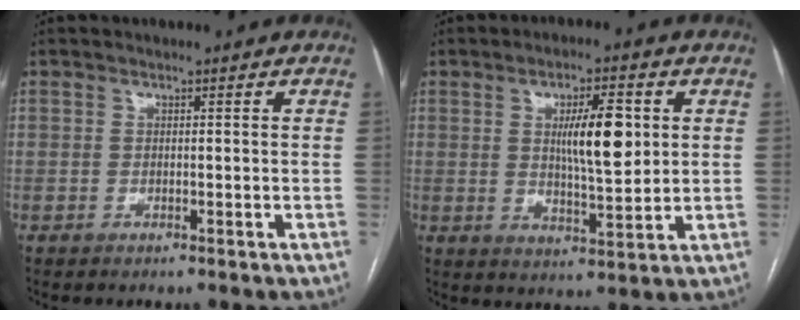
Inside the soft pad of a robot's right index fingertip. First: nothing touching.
{"total": 9.3, "force": [2.0, 2.1, 8.8], "torque": [-0.143, -0.001, 0.038]}